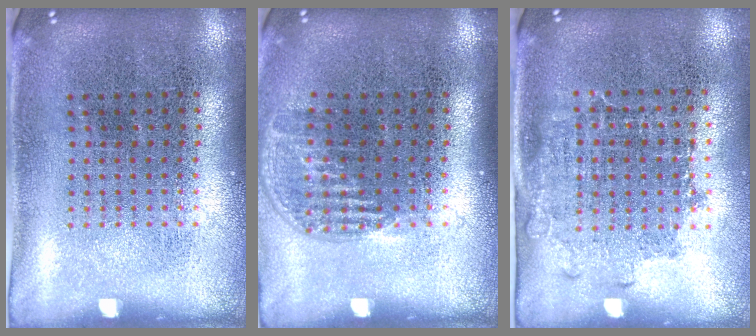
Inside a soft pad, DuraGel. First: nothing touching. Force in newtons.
{"total": 1.1, "press": 1.0, "slide": 0.6}
{"total": 1.3, "press": 1.1, "slide": 0.8}